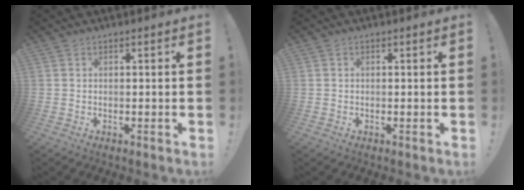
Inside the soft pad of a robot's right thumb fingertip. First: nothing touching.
{"total": 0.0}